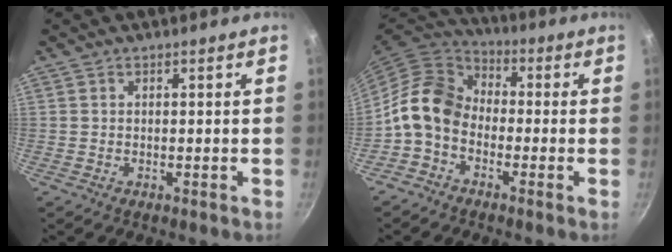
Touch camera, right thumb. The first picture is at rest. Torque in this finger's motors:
{"motor_torque": [0.30, 1.47, 0.96, -0.85, 0.14]}